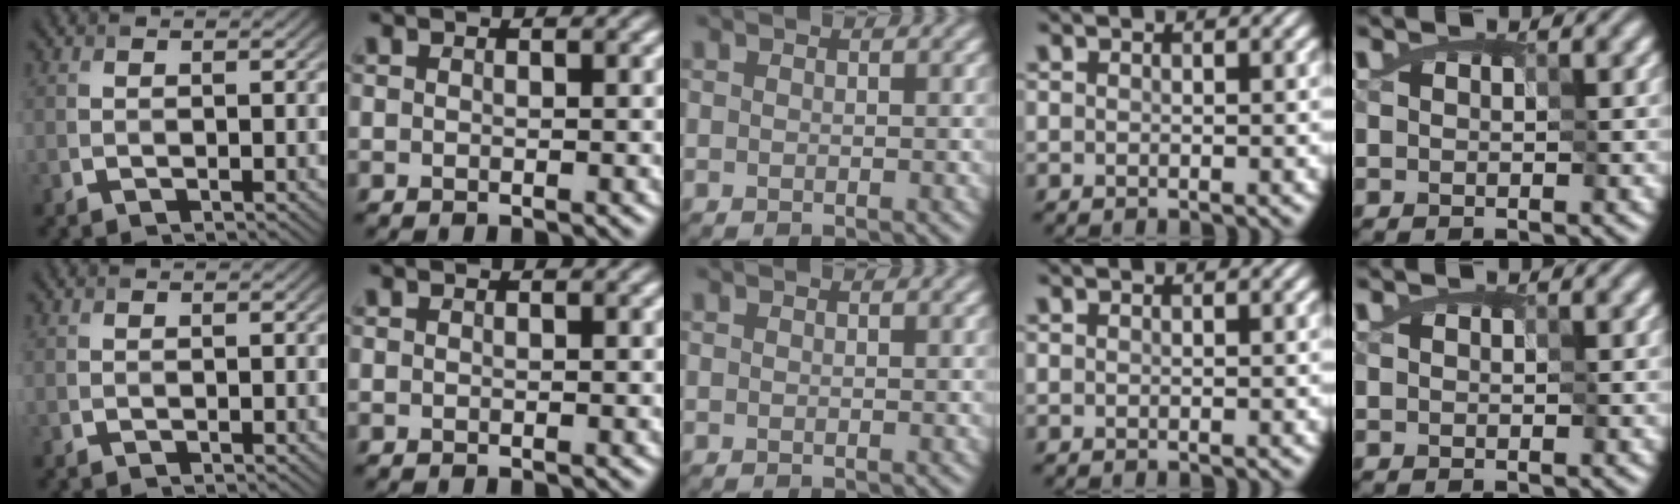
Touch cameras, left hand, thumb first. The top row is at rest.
{}